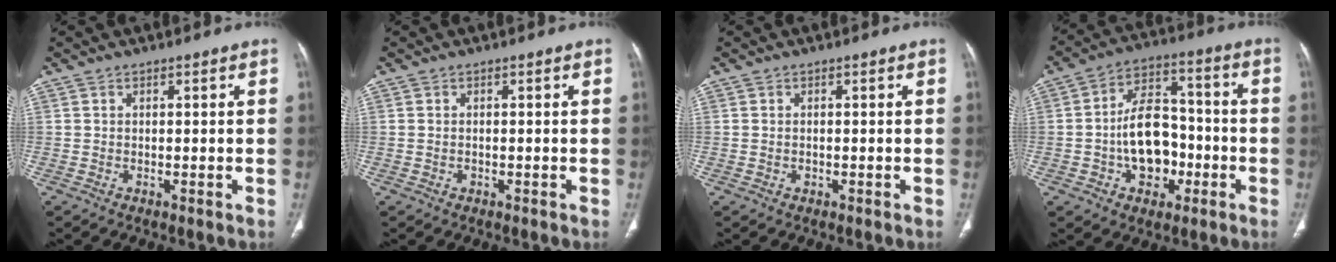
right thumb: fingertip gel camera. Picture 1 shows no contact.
{"total": 0.5, "force": [-0.2, 0.4, 0.2], "torque": [-0.008, 0.004, -0.001]}
{"total": 0.6, "force": [-0.1, 0.5, 0.3], "torque": [-0.010, 0.003, -0.001]}
{"total": 13.8, "force": [-3.2, 9.4, 9.6], "torque": [-0.119, 0.042, -0.053]}